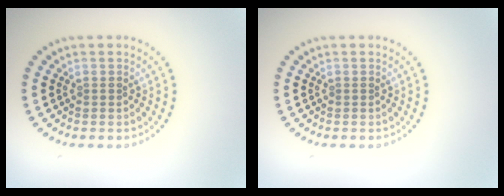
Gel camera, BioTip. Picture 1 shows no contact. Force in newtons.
{"total": 0.0}